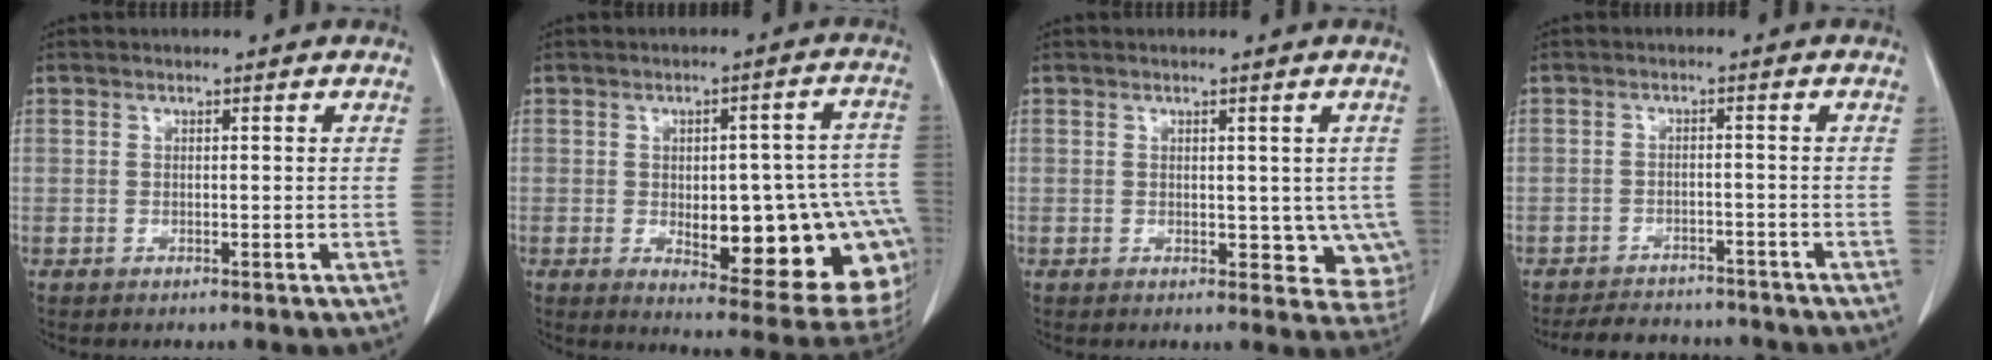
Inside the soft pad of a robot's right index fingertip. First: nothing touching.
{"total": 21.7, "force": [-5.3, 7.6, 19.7], "torque": [-0.156, 0.025, -0.046]}
{"total": 5.9, "force": [-0.1, 4.0, 4.4], "torque": [-0.021, -0.005, 0.004]}
{"total": 8.3, "force": [-7.6, 2.8, 2.1], "torque": [-0.029, 0.000, -0.099]}